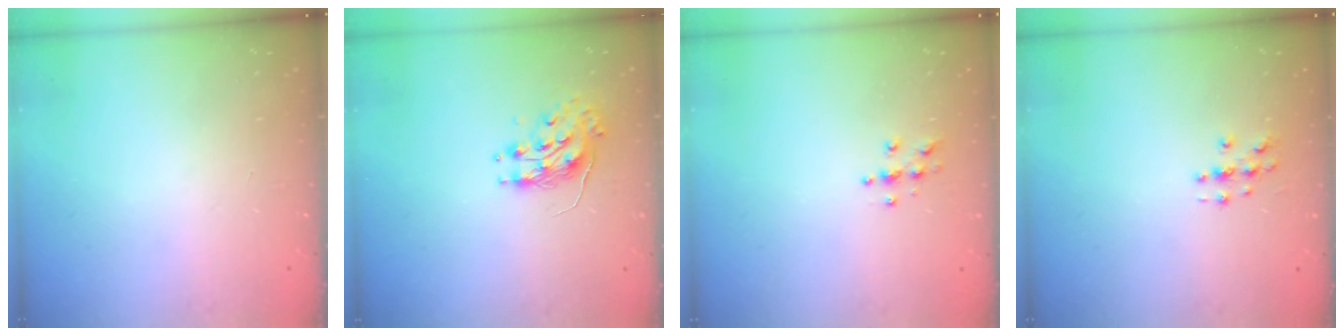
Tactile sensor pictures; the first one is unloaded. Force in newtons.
{"total": 8.6, "press": 8.6, "slide": 0.3}
{"total": 4.0, "press": 4.0, "slide": 0.4}
{"total": 2.8, "press": 2.8, "slide": 0.3}